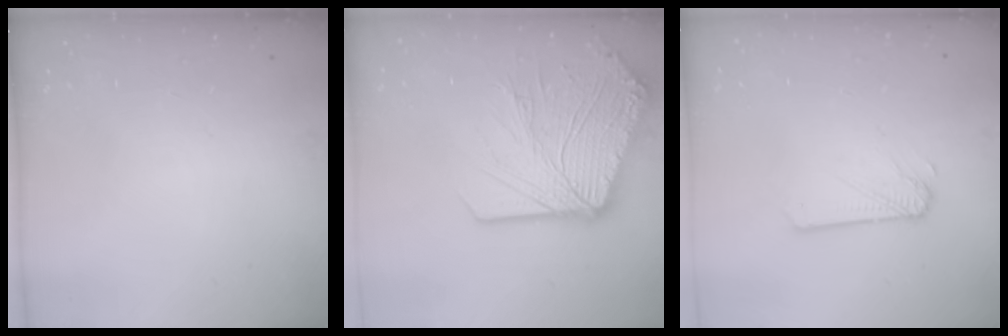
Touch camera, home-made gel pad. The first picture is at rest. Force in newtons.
{"total": 21.3, "press": 21.2, "slide": 2.4}
{"total": 1.9, "press": 1.9, "slide": 0.3}